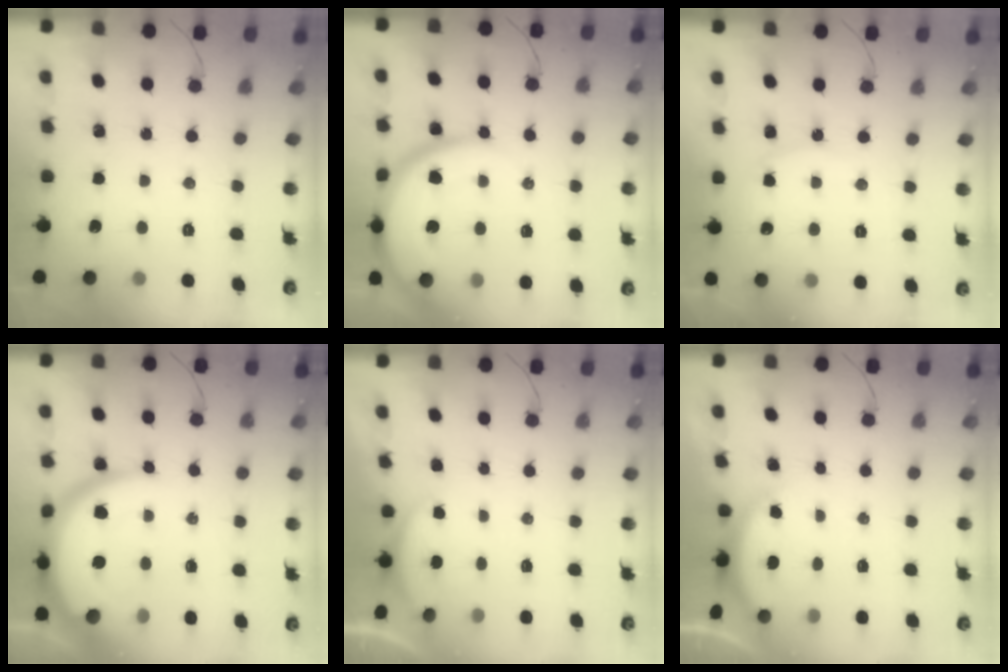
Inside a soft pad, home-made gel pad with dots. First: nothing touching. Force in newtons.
{"total": 13.9, "press": 13.8, "slide": 1.4}
{"total": 6.5, "press": 6.5, "slide": 0.6}
{"total": 14.1, "press": 14.1, "slide": 1.5}
{"total": 2.0, "press": 1.9, "slide": 0.6}
{"total": 1.7, "press": 1.7, "slide": 0.4}